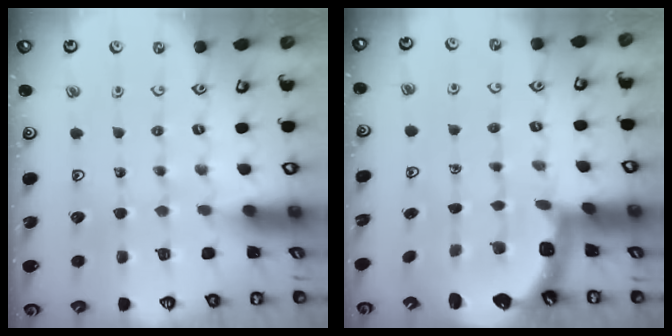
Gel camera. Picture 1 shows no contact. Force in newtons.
{"total": 2.8, "press": 2.5, "slide": 1.2}